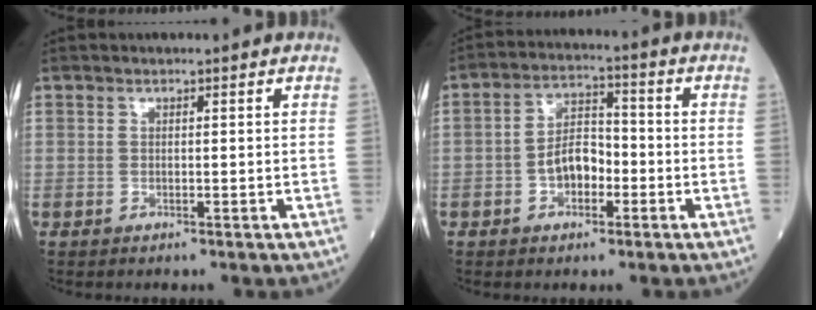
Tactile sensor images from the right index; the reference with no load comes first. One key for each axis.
{"total": 6.1, "fx": -1.8, "fy": 3.5, "fz": 4.6, "tx": -0.090, "ty": 0.020, "tz": -0.035}